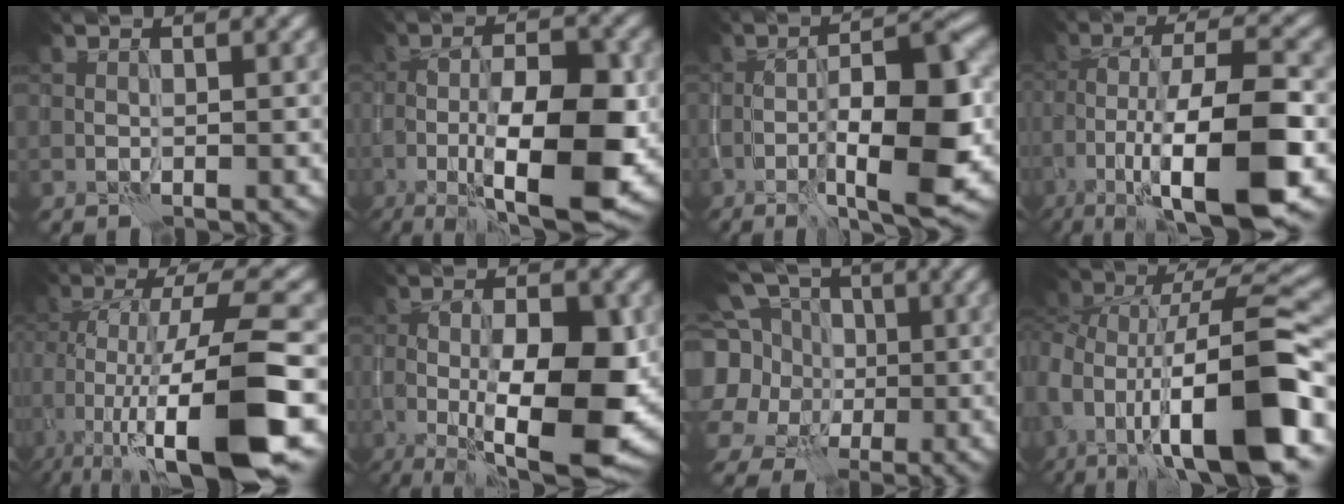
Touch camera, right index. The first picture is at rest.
{"total": 11.8, "force": [-2.8, 4.0, 10.8], "torque": [-0.173, -0.002, -0.046]}
{"total": 9.9, "force": [-2.1, 2.9, 9.2], "torque": [-0.138, -0.001, -0.033]}
{"total": 13.1, "force": [-5.0, 4.1, 11.3], "torque": [-0.199, 0.000, -0.084]}
{"total": 13.5, "force": [-4.6, 4.0, 12.0], "torque": [-0.198, 0.003, -0.069]}
{"total": 11.5, "force": [-1.5, 3.8, 10.7], "torque": [-0.167, -0.015, -0.021]}
{"total": 11.7, "force": [3.0, 9.7, 5.7], "torque": [-0.139, 0.014, 0.015]}
{"total": 14.8, "force": [-3.7, 7.2, 12.4], "torque": [-0.205, 0.005, -0.059]}